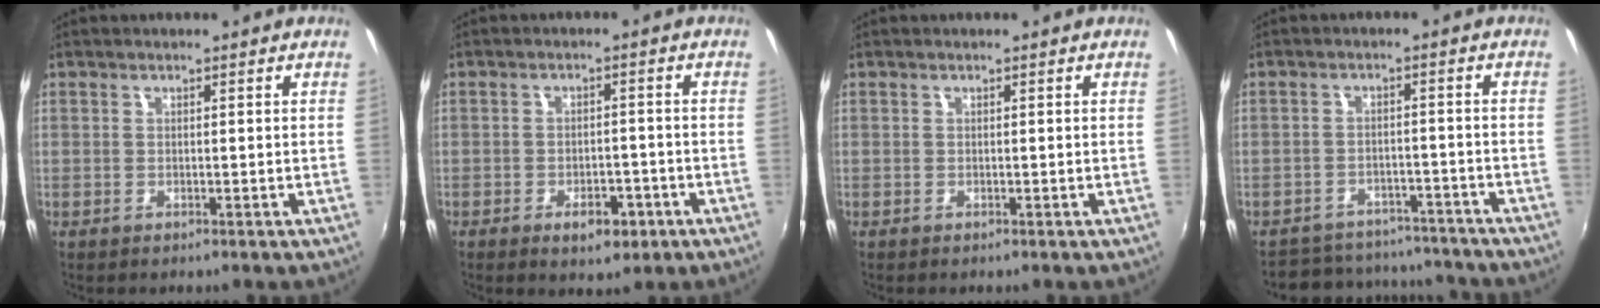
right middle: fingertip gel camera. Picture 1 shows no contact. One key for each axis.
{"total": 5.5, "fx": -3.0, "fy": 3.0, "fz": 3.5, "tx": -0.070, "ty": -0.001, "tz": -0.036}
{"total": 0.0}
{"total": 13.9, "fx": -12.4, "fy": 5.3, "fz": 3.5, "tx": -0.085, "ty": 0.021, "tz": -0.161}